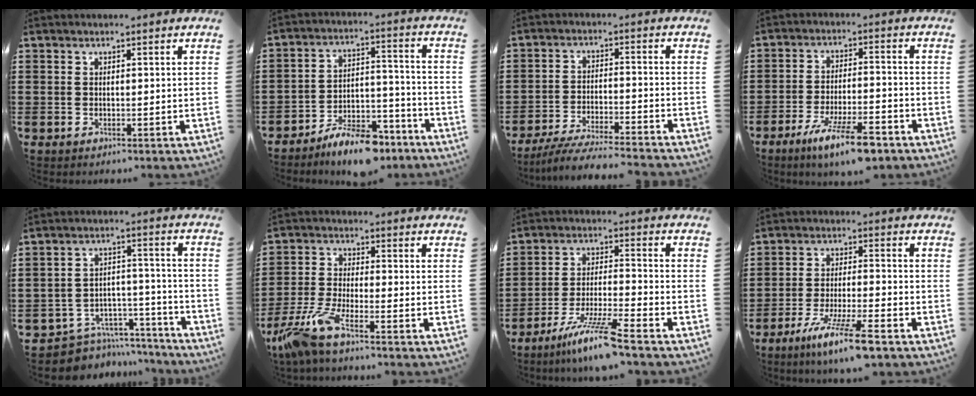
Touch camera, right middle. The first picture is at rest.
{"total": 8.6, "force": [-7.5, 2.2, 3.4], "torque": [-0.046, 0.027, -0.137]}
{"total": 5.9, "force": [-5.6, 0.0, 2.0], "torque": [-0.044, -0.014, -0.109]}
{"total": 8.9, "force": [-6.0, 1.6, 6.4], "torque": [-0.122, -0.002, -0.110]}
{"total": 6.2, "force": [-5.7, 2.3, 0.6], "torque": [-0.017, 0.020, -0.115]}
{"total": 7.1, "force": [-5.3, 0.8, 4.6], "torque": [-0.127, -0.024, -0.110]}
{"total": 9.1, "force": [-7.0, -0.2, 5.8], "torque": [-0.116, -0.013, -0.135]}
{"total": 8.7, "force": [-6.2, 0.4, 6.1], "torque": [-0.122, -0.014, -0.115]}